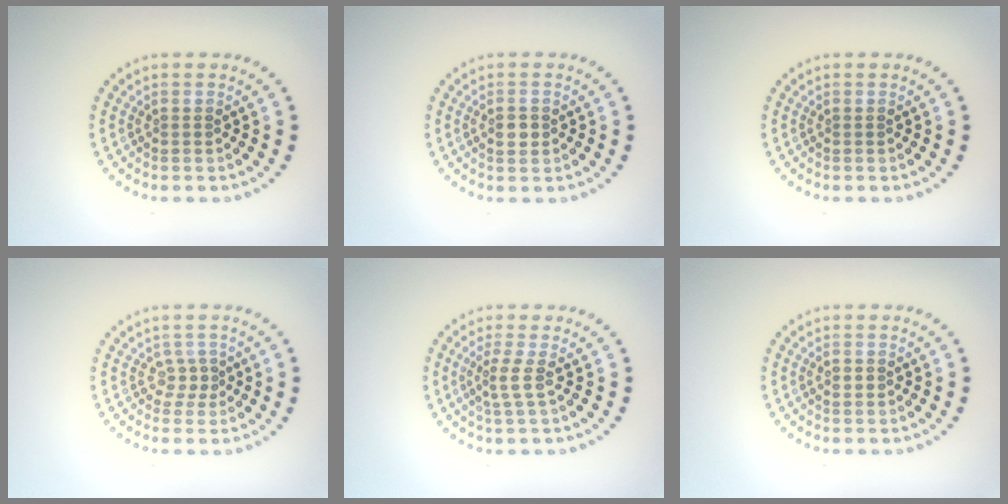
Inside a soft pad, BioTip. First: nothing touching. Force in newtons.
{"total": 1.5, "press": 1.4, "slide": 0.2}
{"total": 0.0}
{"total": 1.3, "press": 0.9, "slide": 1.0}
{"total": 1.7, "press": 1.3, "slide": 1.0}
{"total": 1.0, "press": 1.0, "slide": 0.1}